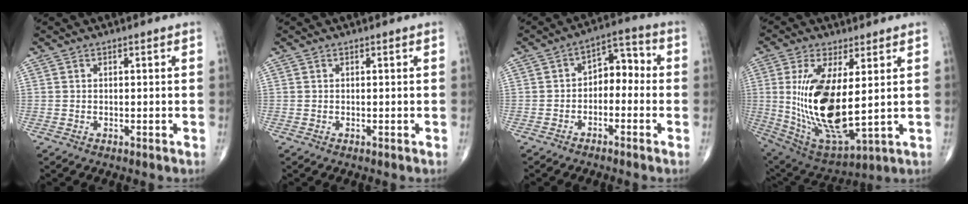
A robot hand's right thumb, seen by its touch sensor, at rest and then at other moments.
{"total": 0.0}
{"total": 6.7, "force": [-1.3, 4.4, 4.9], "torque": [-0.042, 0.043, -0.036]}
{"total": 19.5, "force": [1.7, 7.8, 17.8], "torque": [-0.347, -0.026, 0.052]}